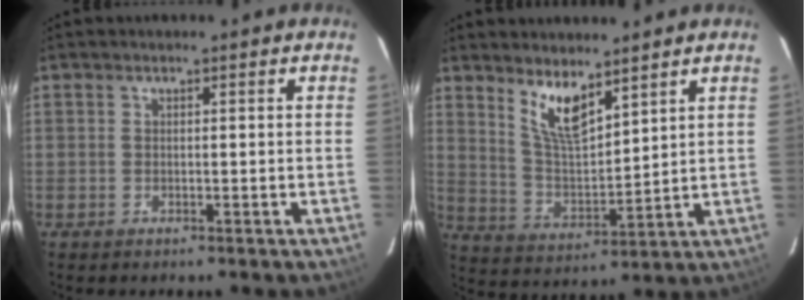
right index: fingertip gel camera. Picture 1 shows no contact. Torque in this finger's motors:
{"motor_torque": [0.30, 0.29, 0.45, 0.08]}